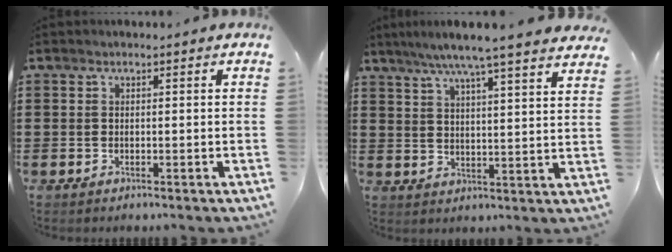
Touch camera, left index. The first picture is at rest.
{"total": 6.6, "force": [5.7, -0.8, 3.4], "torque": [-0.085, -0.027, 0.096]}